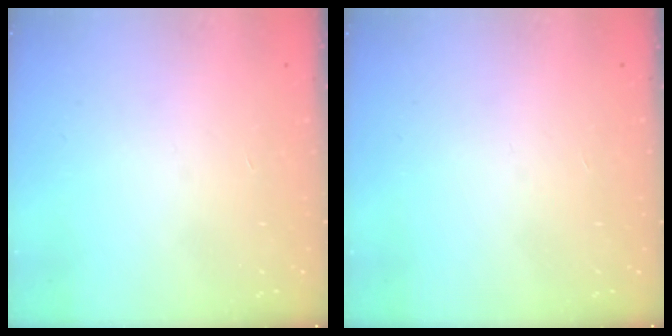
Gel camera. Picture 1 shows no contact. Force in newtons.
{"total": 0.0}